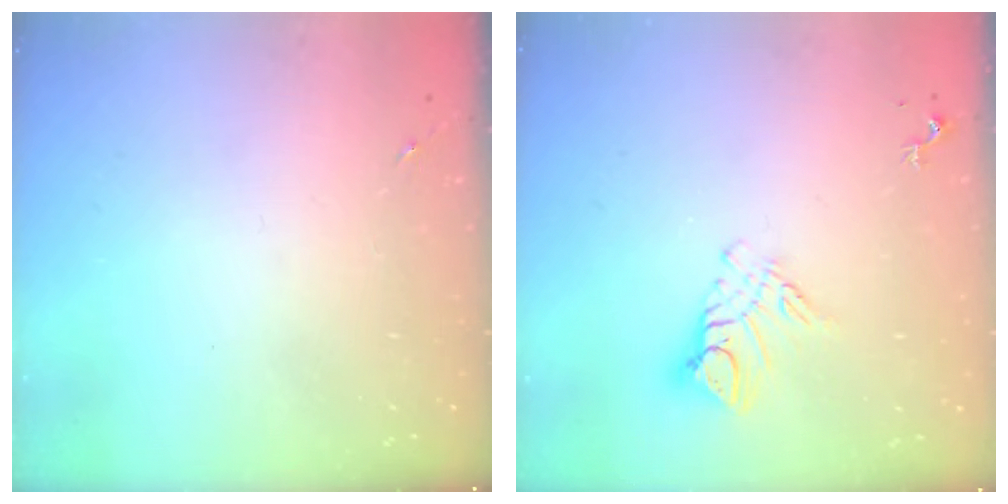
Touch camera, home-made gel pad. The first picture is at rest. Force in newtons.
{"total": 10.2, "press": 10.1, "slide": 0.8}